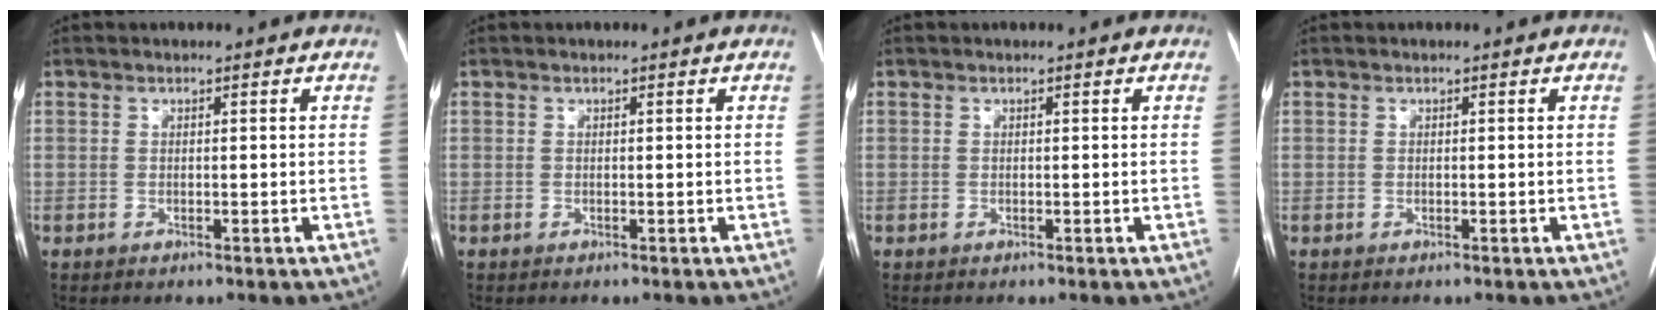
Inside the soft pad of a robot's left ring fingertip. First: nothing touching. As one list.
[{"total": 0.0}, {"total": 0.0}, {"total": 0.0}]